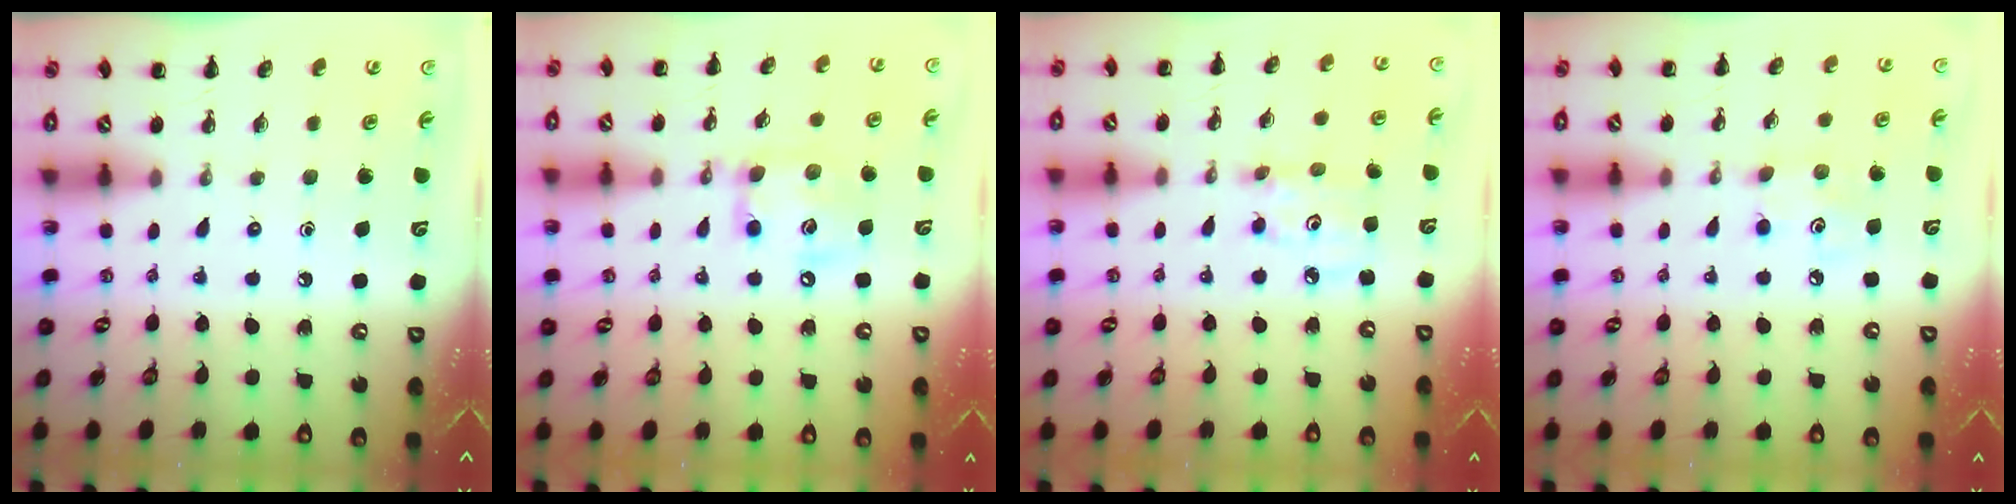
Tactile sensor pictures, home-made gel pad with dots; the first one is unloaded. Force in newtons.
{"total": 12.2, "press": 12.1, "slide": 1.8}
{"total": 3.6, "press": 3.6, "slide": 0.5}
{"total": 5.4, "press": 5.3, "slide": 1.1}